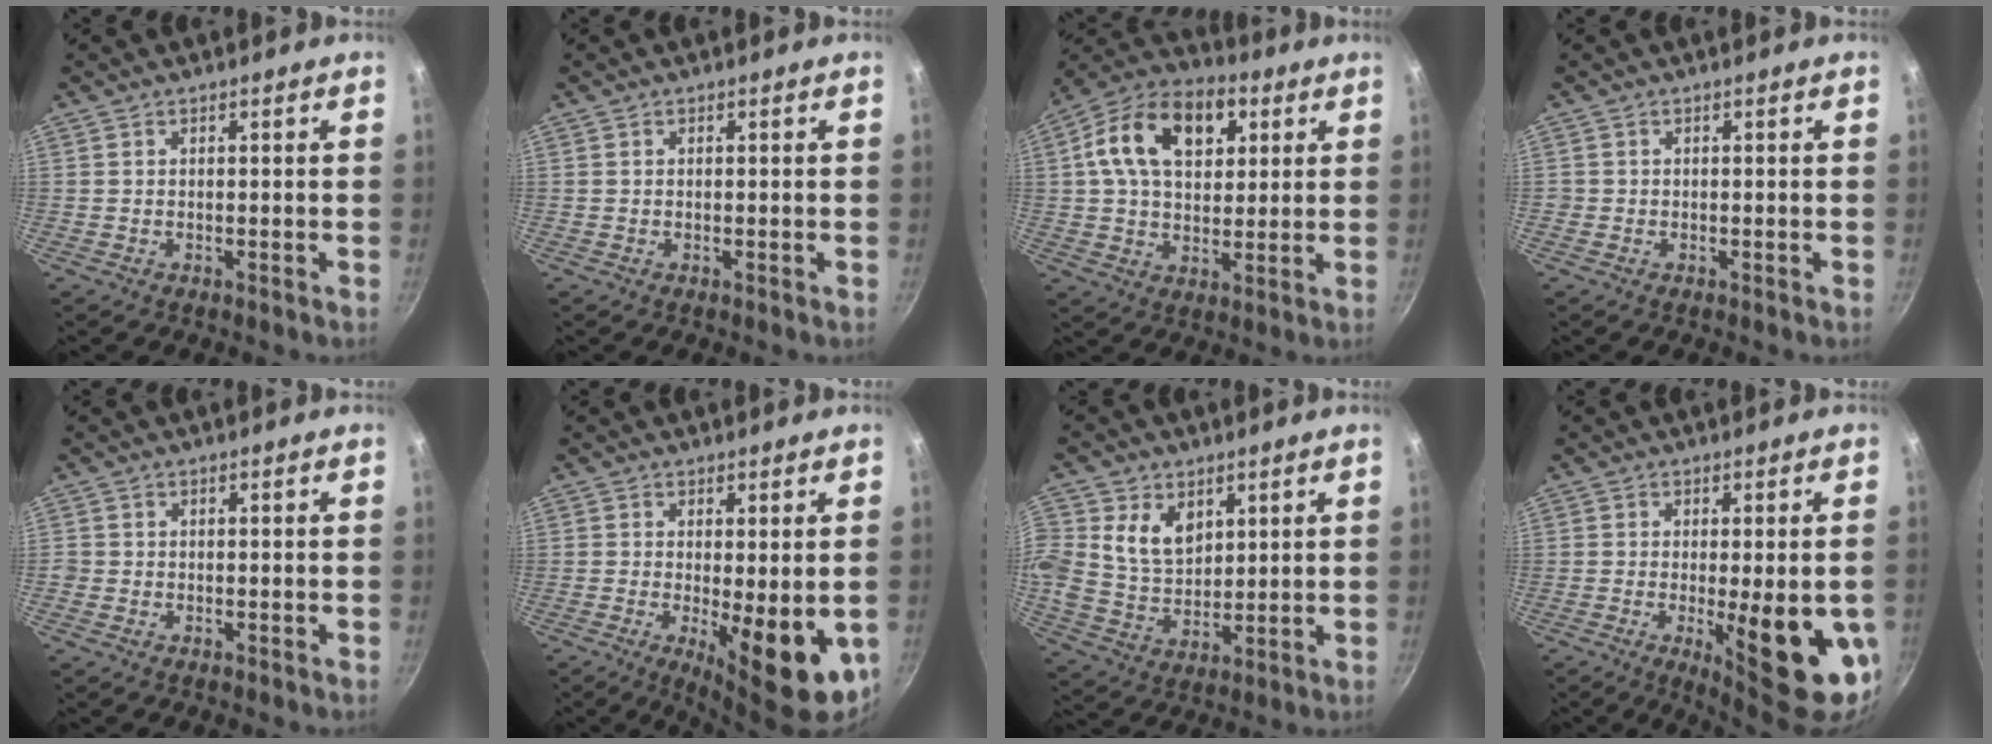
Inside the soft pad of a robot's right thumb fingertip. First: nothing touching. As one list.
[{"total": 0.0}, {"total": 17.8, "force": [5.5, 11.6, 12.3], "torque": [-0.182, 0.010, 0.078]}, {"total": 0.6, "force": [-0.2, 0.6, 0.1], "torque": [0.001, 0.001, -0.005]}, {"total": 0.9, "force": [-0.4, 0.9, 0.2], "torque": [-0.003, 0.001, -0.008]}, {"total": 12.5, "force": [-2.8, 4.2, 11.5], "torque": [-0.140, -0.011, -0.024]}, {"total": 10.6, "force": [3.6, 8.1, 5.9], "torque": [-0.091, -0.018, 0.069]}, {"total": 15.7, "force": [-3.7, 4.3, 14.6], "torque": [-0.173, -0.009, -0.039]}]